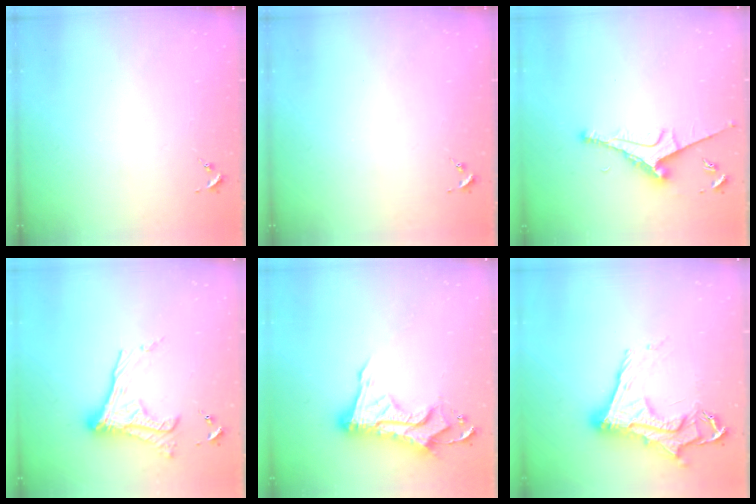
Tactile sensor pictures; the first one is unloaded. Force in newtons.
{"total": 0.0}
{"total": 9.1, "press": 9.0, "slide": 1.2}
{"total": 15.9, "press": 15.9, "slide": 1.3}
{"total": 16.4, "press": 16.4, "slide": 1.3}
{"total": 16.6, "press": 16.5, "slide": 1.4}